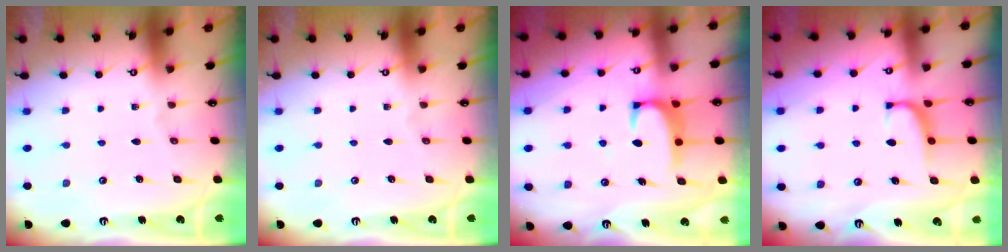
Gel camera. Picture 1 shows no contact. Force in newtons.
{"total": 0.0}
{"total": 2.0, "press": 2.0, "slide": 0.3}
{"total": 0.7, "press": 0.0, "slide": 0.7}